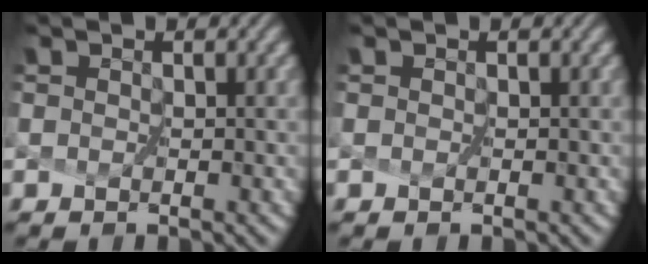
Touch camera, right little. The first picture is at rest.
{"total": 0.0}